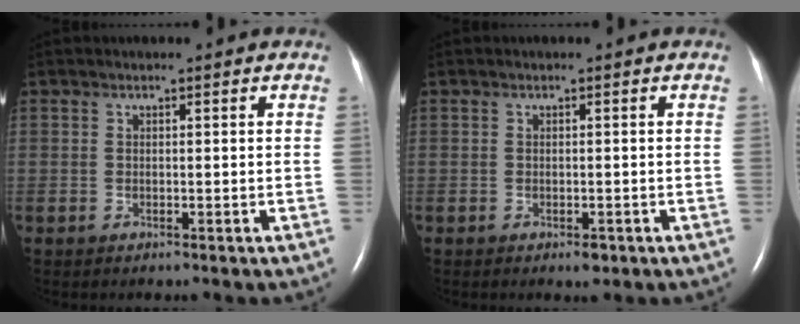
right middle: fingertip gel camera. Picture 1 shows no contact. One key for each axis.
{"total": 1.0, "fx": -0.6, "fy": 0.5, "fz": 0.7, "tx": -0.011, "ty": -0.002, "tz": -0.003}